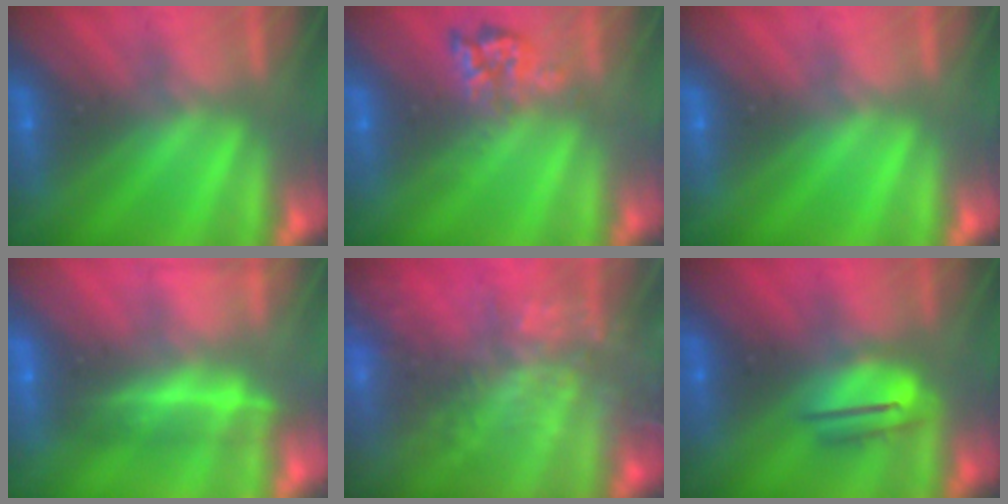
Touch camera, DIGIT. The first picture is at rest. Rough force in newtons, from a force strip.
{"total": 2.4}
{"total": 0.0}
{"total": 2.1}
{"total": 6.1}
{"total": 4.4}